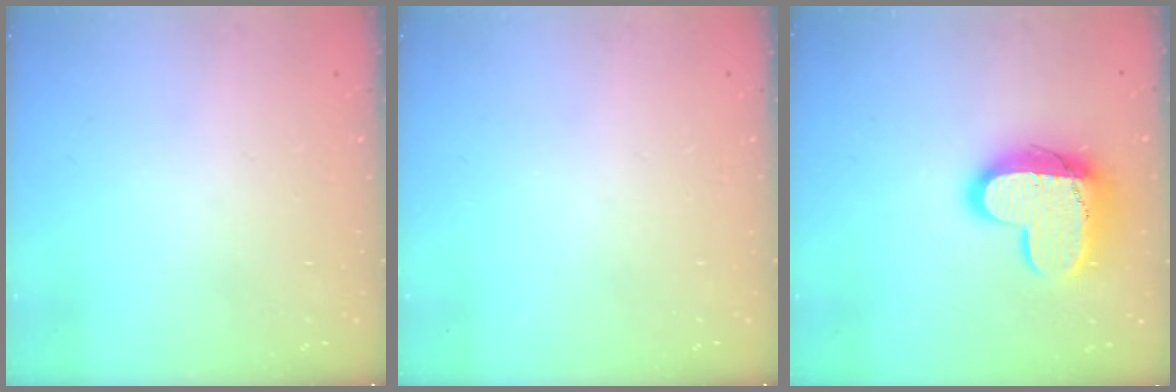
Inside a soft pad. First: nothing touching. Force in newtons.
{"total": 0.0}
{"total": 14.3, "press": 14.3, "slide": 1.2}